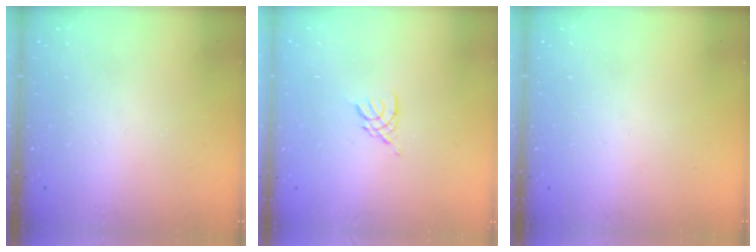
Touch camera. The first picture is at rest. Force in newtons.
{"total": 2.9, "press": 2.8, "slide": 0.6}
{"total": 0.0}